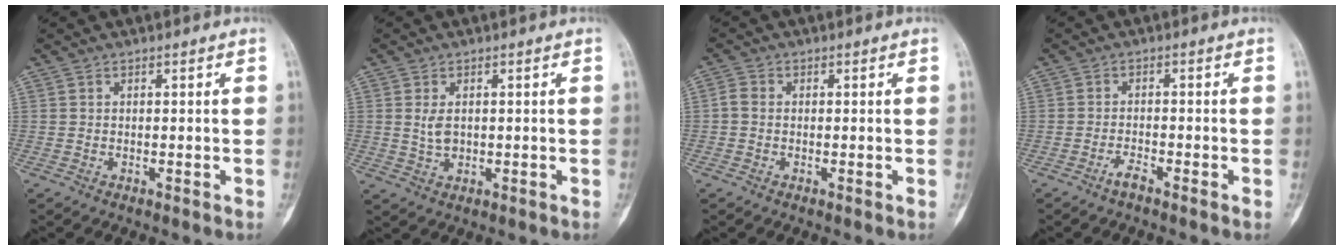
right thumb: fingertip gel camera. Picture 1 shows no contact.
{"total": 3.2, "force": [0.5, 2.1, 2.4], "torque": [-0.041, -0.006, 0.014]}
{"total": 1.8, "force": [-0.2, 1.3, 1.2], "torque": [-0.026, 0.001, -0.011]}
{"total": 1.9, "force": [-1.5, 0.1, 1.2], "torque": [-0.031, 0.001, -0.033]}